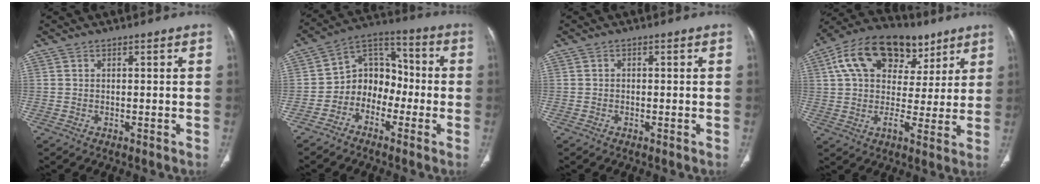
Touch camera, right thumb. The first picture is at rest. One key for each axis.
{"total": 9.9, "fx": -3.2, "fy": 8.1, "fz": 4.8, "tx": -0.039, "ty": 0.059, "tz": -0.073}
{"total": 0.6, "fx": -0.2, "fy": 0.5, "fz": 0.2, "tx": 0.002, "ty": 0.003, "tz": -0.008}
{"total": 19.9, "fx": 9.1, "fy": 12.7, "fz": 12.3, "tx": -0.179, "ty": 0.015, "tz": 0.145}